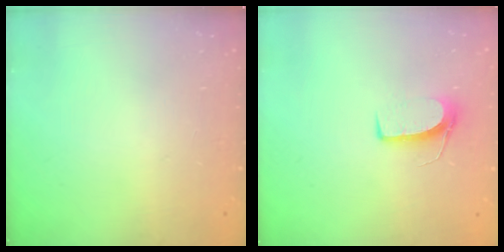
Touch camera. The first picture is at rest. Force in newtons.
{"total": 7.0, "press": 7.0, "slide": 0.4}